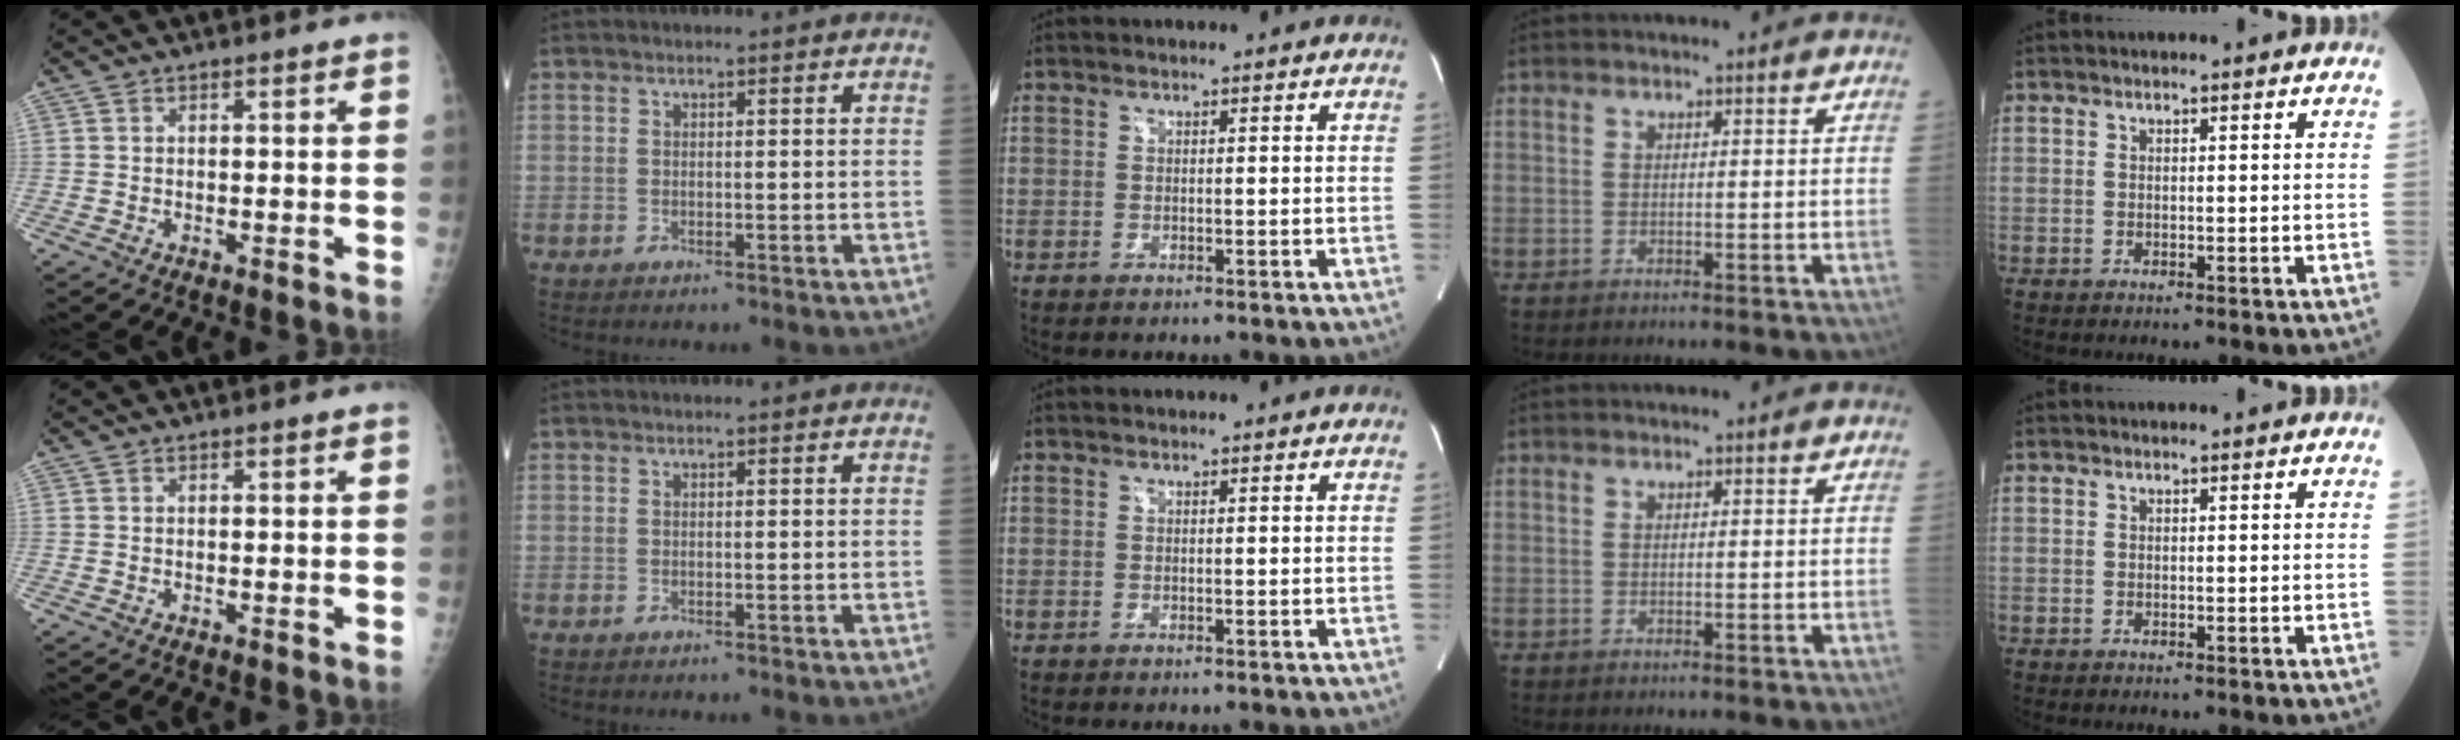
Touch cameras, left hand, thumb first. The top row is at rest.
{}